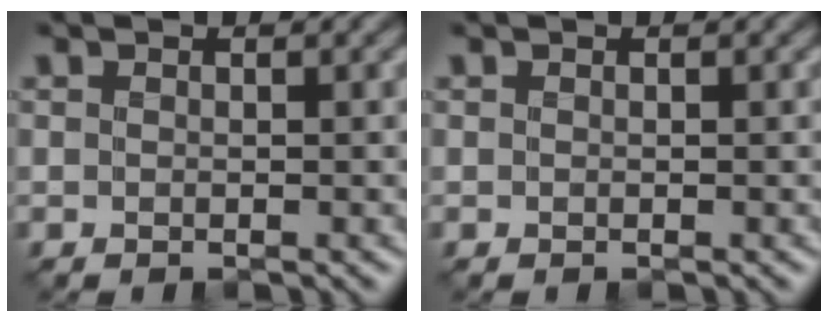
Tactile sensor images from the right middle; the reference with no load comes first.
{"total": 0.0}